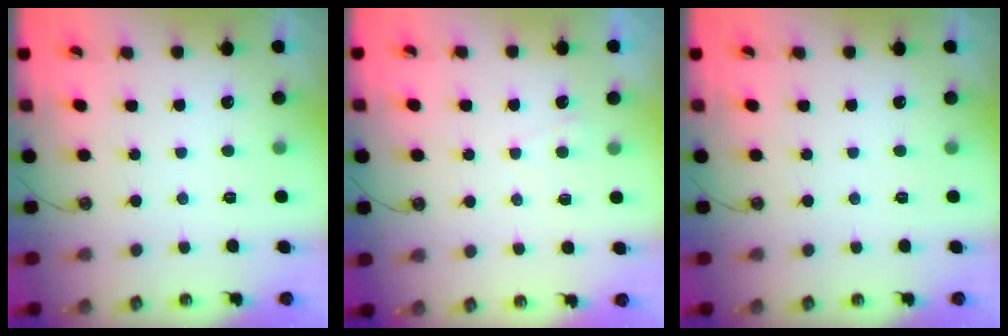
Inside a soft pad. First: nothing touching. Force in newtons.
{"total": 1.4, "press": 1.3, "slide": 0.3}
{"total": 0.0}